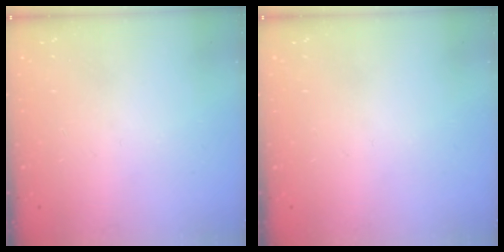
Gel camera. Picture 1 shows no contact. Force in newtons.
{"total": 0.0}